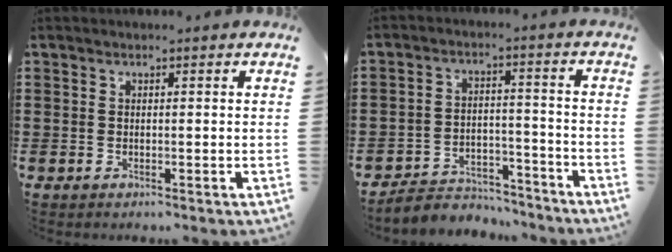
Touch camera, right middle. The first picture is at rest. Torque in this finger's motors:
{"motor_torque": [1.19, 0.09, 0.02, 0.00]}